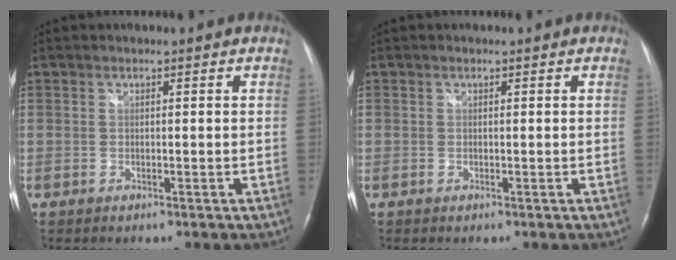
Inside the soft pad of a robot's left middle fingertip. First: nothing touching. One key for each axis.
{"total": 0.0}